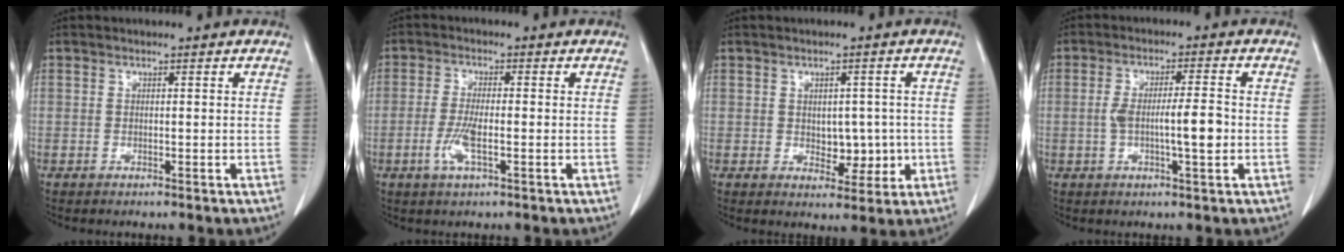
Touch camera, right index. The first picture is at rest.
{"total": 4.6, "force": [-1.5, 0.8, 4.3], "torque": [-0.093, -0.005, -0.028]}
{"total": 5.0, "force": [-0.5, 3.1, 3.8], "torque": [-0.041, 0.004, 0.003]}
{"total": 6.6, "force": [-1.0, 0.7, 6.5], "torque": [-0.117, 0.005, -0.017]}